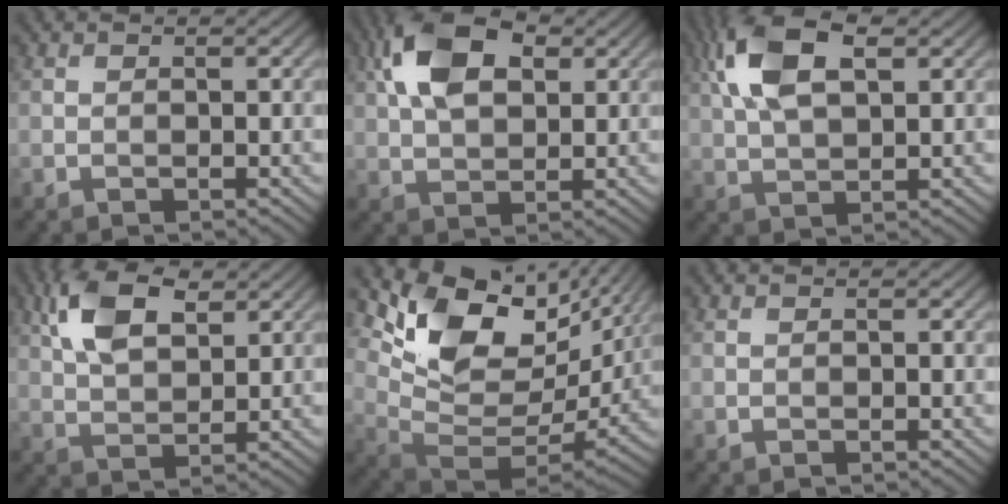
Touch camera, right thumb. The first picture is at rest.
{"total": 9.8, "force": [3.4, 5.5, 7.4], "torque": [-0.160, 0.019, 0.058]}
{"total": 10.1, "force": [3.7, 4.8, 8.1], "torque": [-0.186, 0.019, 0.066]}
{"total": 8.5, "force": [3.8, 4.2, 6.3], "torque": [-0.140, 0.011, 0.074]}
{"total": 15.3, "force": [6.3, 8.6, 11.0], "torque": [-0.211, -0.006, 0.130]}
{"total": 0.0}